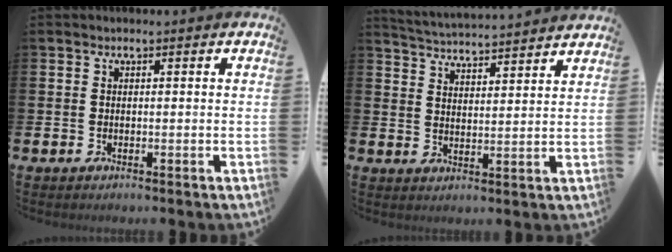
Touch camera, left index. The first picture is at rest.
{"total": 4.6, "force": [4.6, -0.2, -0.1], "torque": [-0.019, -0.035, 0.080]}